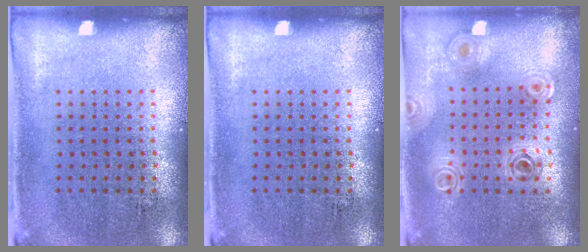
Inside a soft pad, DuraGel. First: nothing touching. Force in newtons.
{"total": 0.0}
{"total": 0.8, "press": 0.8, "slide": 0.1}